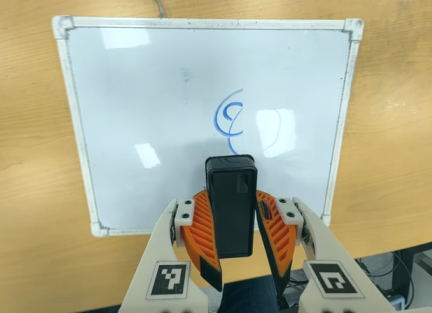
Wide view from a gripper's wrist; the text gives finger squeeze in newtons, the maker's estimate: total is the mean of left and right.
{"total": 9.5, "left": 9.8, "right": 9.3}